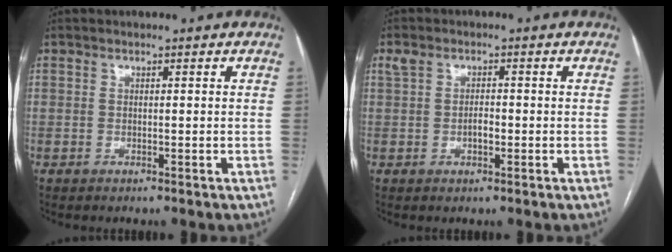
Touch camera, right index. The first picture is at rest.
{"total": 2.9, "force": [0.0, 1.6, 2.5], "torque": [-0.053, 0.012, 0.003]}